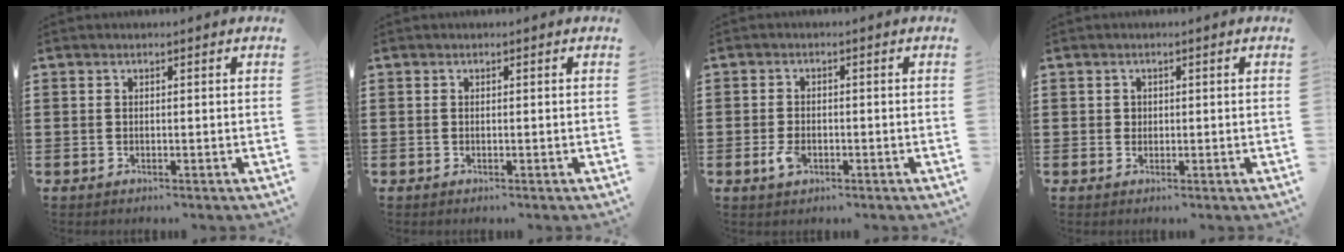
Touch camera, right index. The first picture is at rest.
{"total": 0.0}
{"total": 2.8, "force": [-1.1, 1.6, 2.0], "torque": [-0.051, -0.005, -0.022]}
{"total": 0.8, "force": [0.3, 0.7, 0.2], "torque": [-0.005, 0.003, 0.006]}